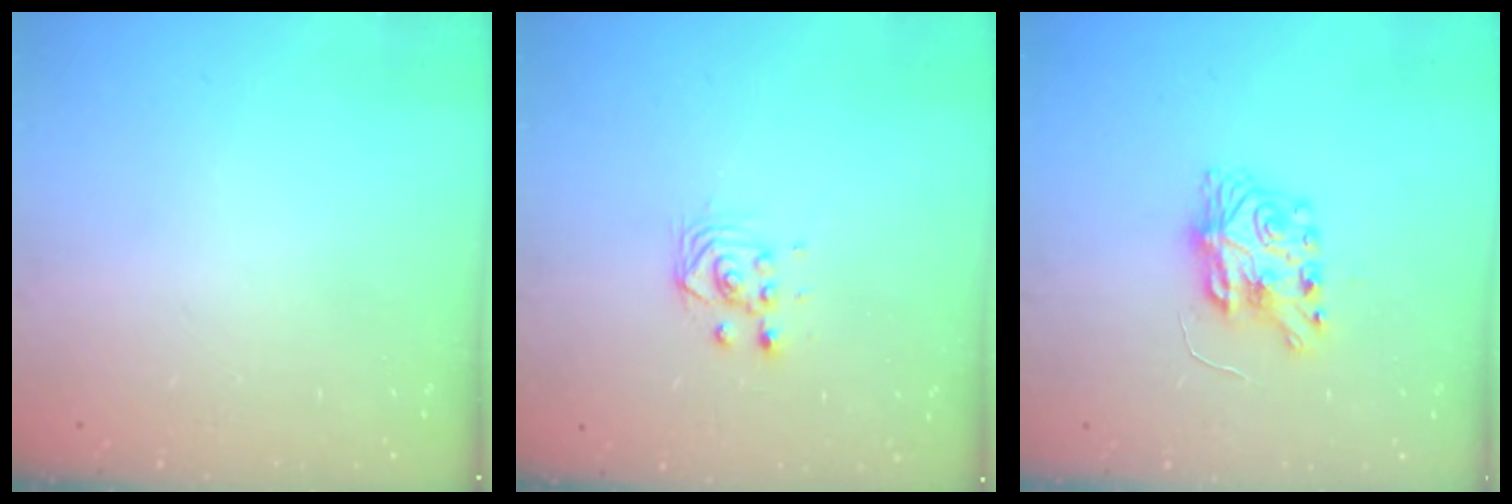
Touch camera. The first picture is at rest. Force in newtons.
{"total": 3.0, "press": 3.0, "slide": 0.1}
{"total": 7.9, "press": 7.9, "slide": 0.2}